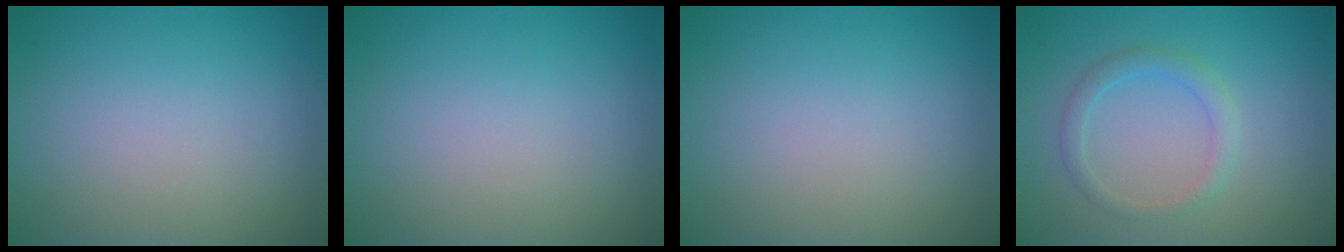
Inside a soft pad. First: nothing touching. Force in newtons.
{"total": 0.0}
{"total": 0.0}
{"total": 1.8, "press": 1.8, "slide": 0.1}